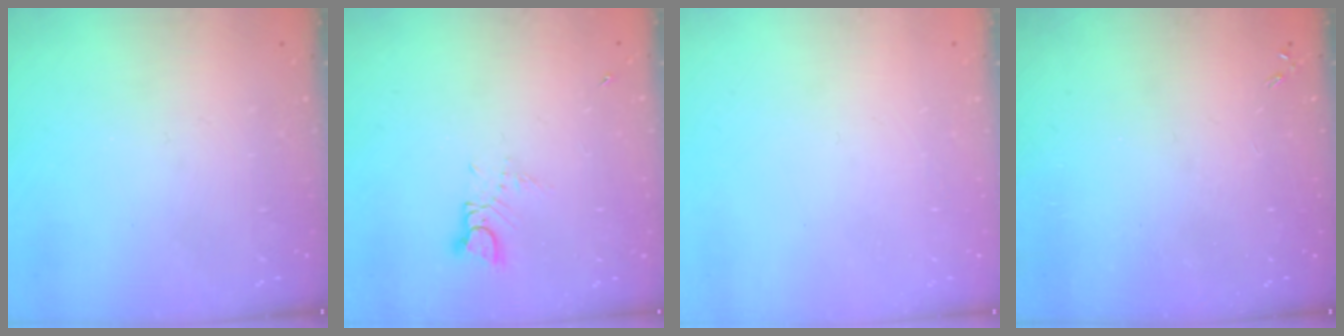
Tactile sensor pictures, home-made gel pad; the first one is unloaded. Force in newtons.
{"total": 2.8, "press": 2.8, "slide": 0.4}
{"total": 0.0}
{"total": 0.0}